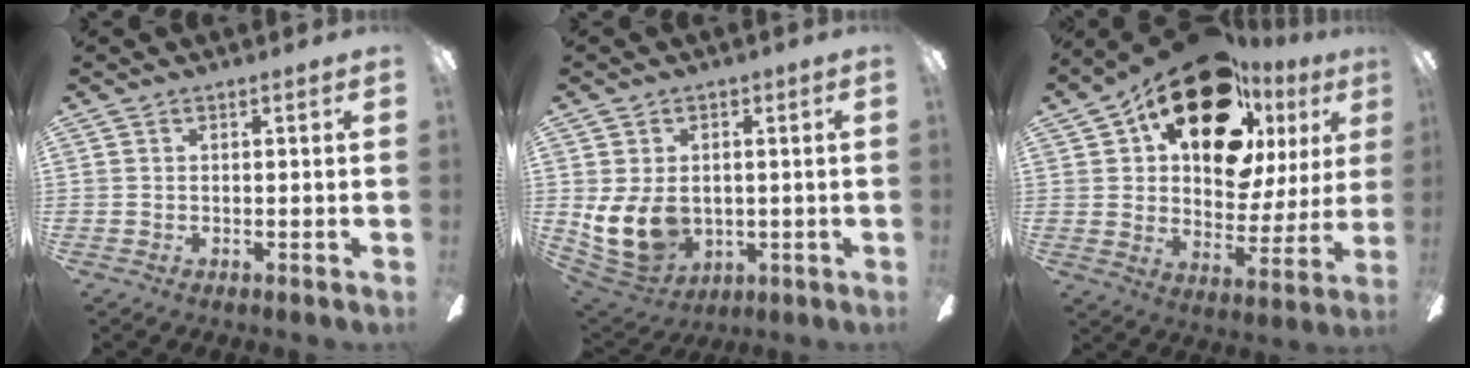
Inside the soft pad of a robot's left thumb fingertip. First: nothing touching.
{"total": 12.8, "force": [-0.7, 9.6, 8.4], "torque": [-0.180, -0.009, -0.013]}
{"total": 23.3, "force": [14.3, 11.7, 14.2], "torque": [-0.225, -0.084, 0.249]}